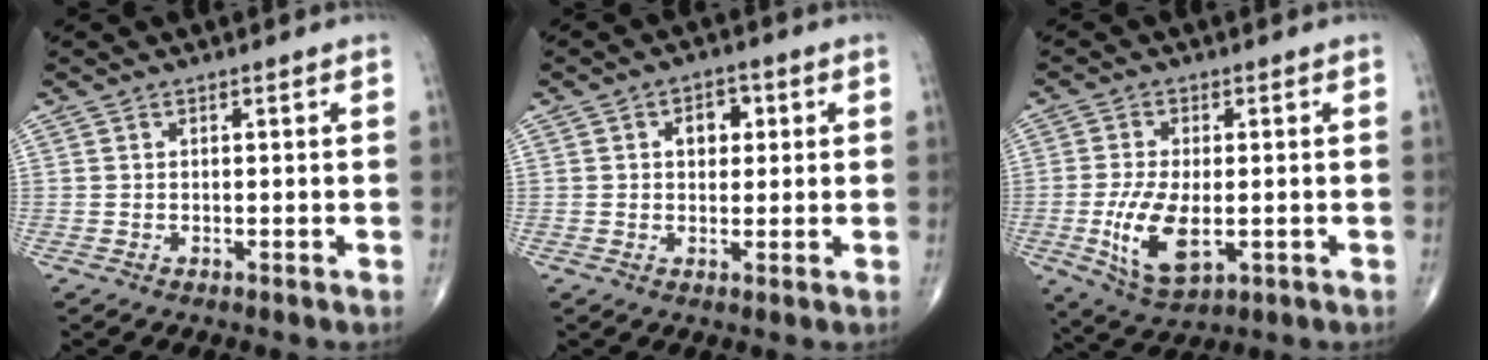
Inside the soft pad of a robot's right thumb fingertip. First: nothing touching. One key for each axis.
{"total": 4.7, "fx": 1.1, "fy": 3.3, "fz": 3.1, "tx": -0.021, "ty": 0.003, "tz": 0.013}
{"total": 10.4, "fx": -2.1, "fy": 5.1, "fz": 8.9, "tx": -0.172, "ty": -0.013, "tz": -0.028}